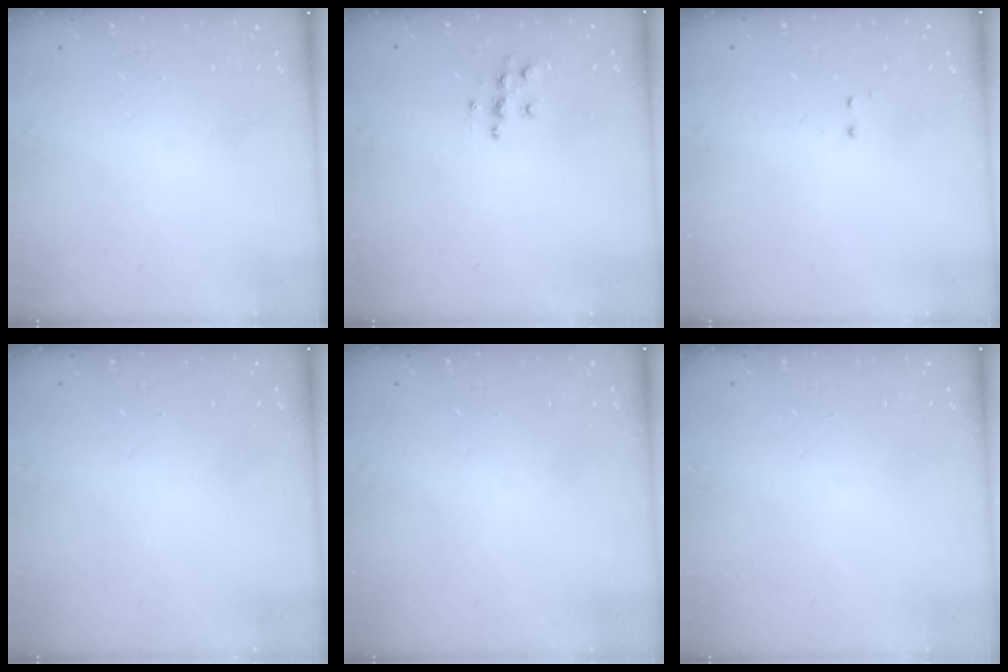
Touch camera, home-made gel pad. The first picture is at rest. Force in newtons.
{"total": 6.2, "press": 6.2, "slide": 0.2}
{"total": 0.5, "press": 0.5, "slide": 0.3}
{"total": 0.0}
{"total": 0.0}
{"total": 0.0}